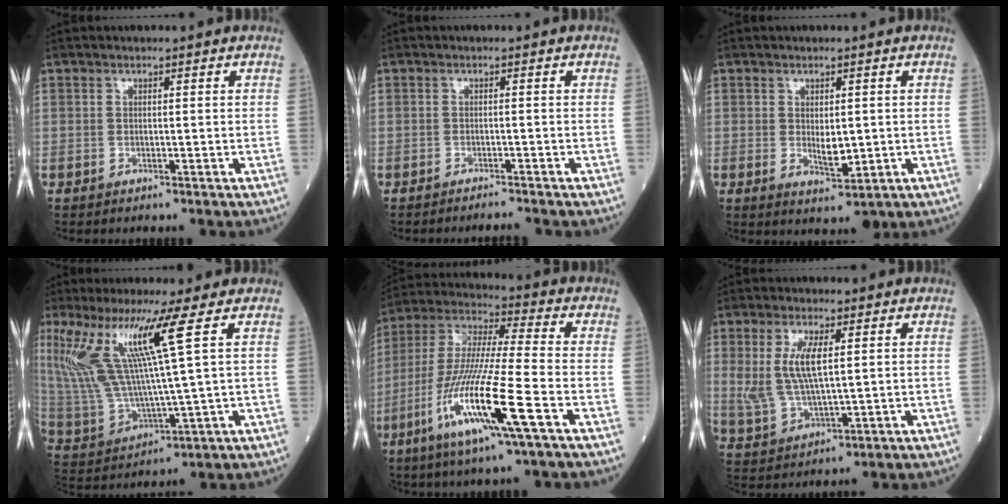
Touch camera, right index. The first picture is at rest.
{"total": 1.8, "force": [-1.7, -0.5, 0.1], "torque": [-0.005, -0.008, -0.026]}
{"total": 3.6, "force": [-0.1, 1.2, 3.4], "torque": [-0.057, -0.010, 0.007]}
{"total": 14.1, "force": [6.1, -1.2, 12.7], "torque": [-0.283, -0.003, 0.125]}
{"total": 17.3, "force": [-7.0, -0.4, 15.8], "torque": [-0.330, -0.026, -0.135]}
{"total": 8.1, "force": [1.7, 2.2, 7.7], "torque": [-0.176, 0.001, 0.040]}